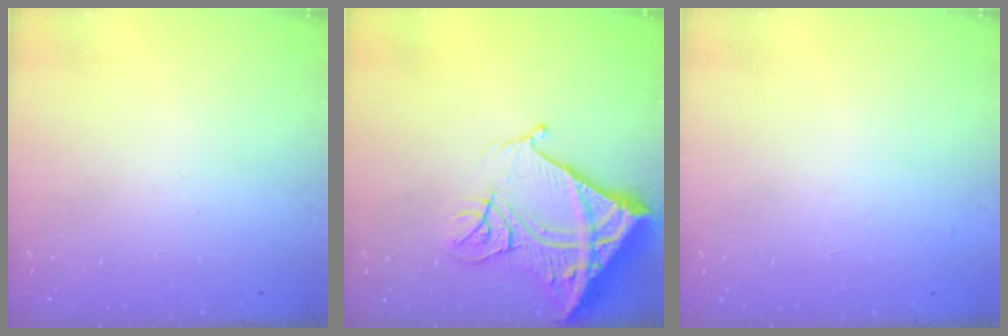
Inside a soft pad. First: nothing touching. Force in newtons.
{"total": 17.6, "press": 17.4, "slide": 2.1}
{"total": 2.9, "press": 2.9, "slide": 0.1}